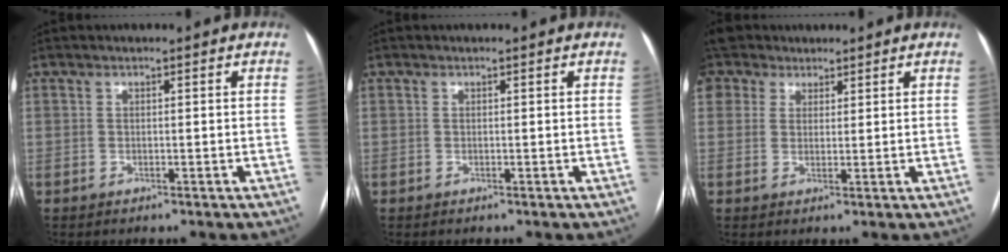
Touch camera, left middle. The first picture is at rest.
{"total": 0.0}
{"total": 7.2, "force": [4.7, 5.4, 1.3], "torque": [-0.039, 0.032, 0.093]}